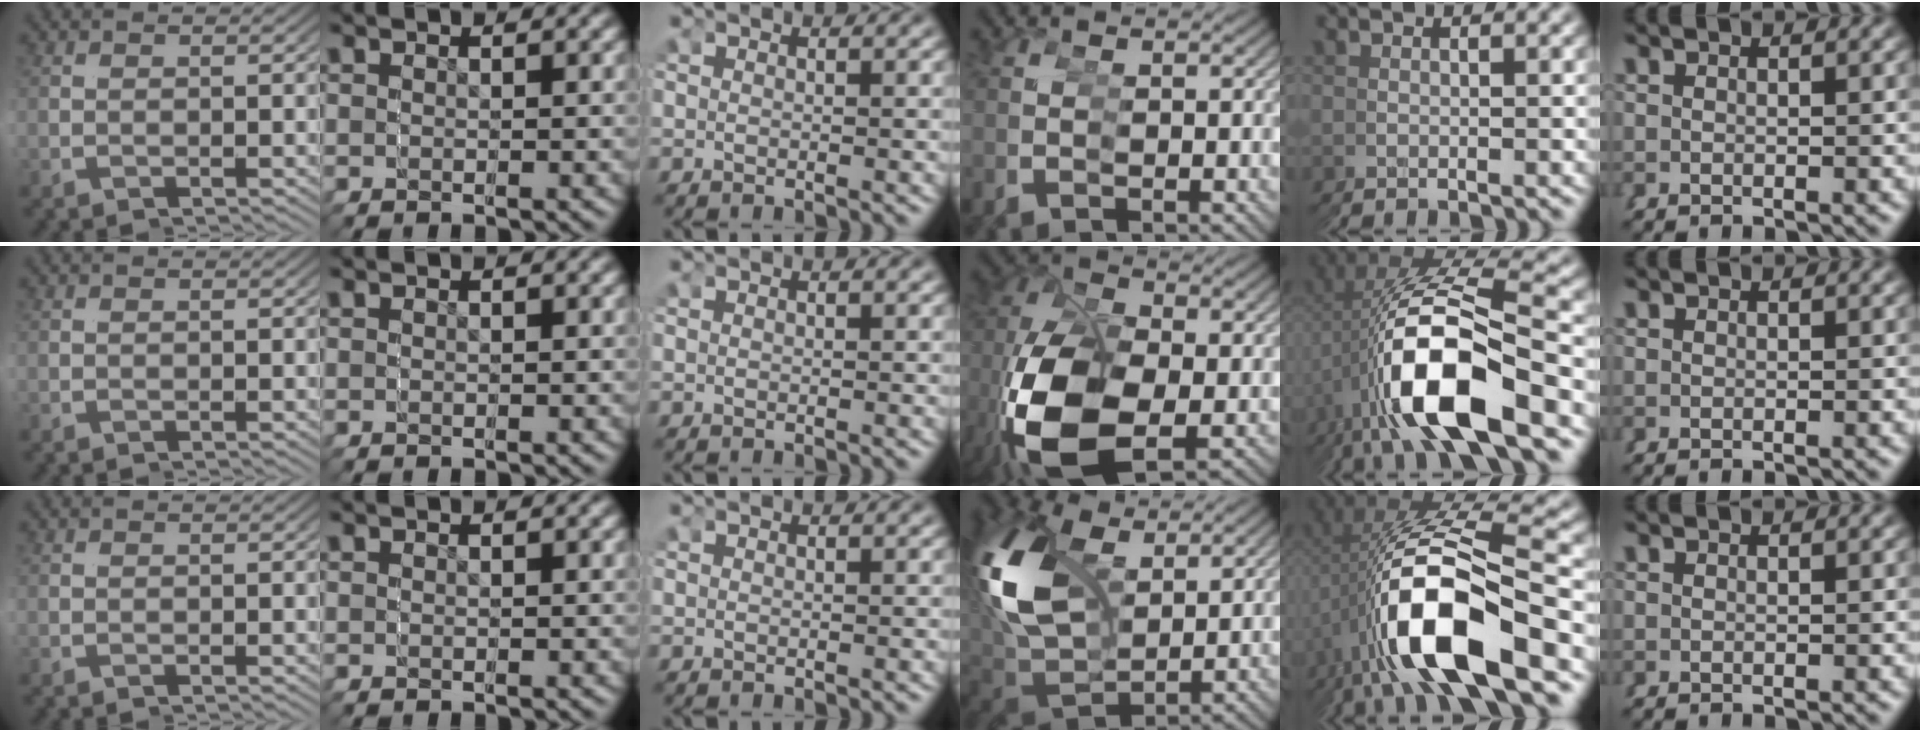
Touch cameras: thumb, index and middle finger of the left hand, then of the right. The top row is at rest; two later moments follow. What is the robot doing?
{"motion": "grasp_and_lifting", "object": "markers"}